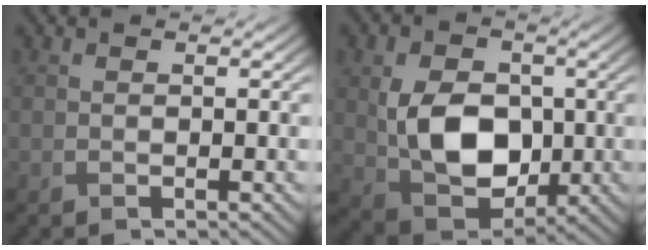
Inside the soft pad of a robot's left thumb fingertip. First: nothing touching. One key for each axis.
{"total": 10.3, "fx": -0.3, "fy": 7.2, "fz": 7.3, "tx": -0.152, "ty": -0.011, "tz": -0.007}